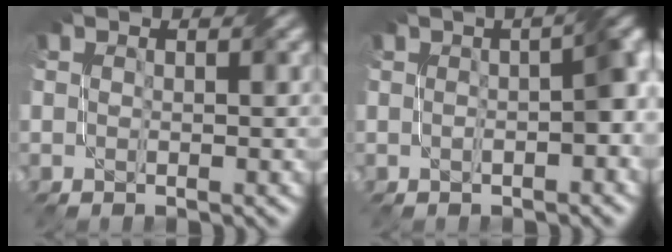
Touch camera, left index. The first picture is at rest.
{"total": 4.5, "force": [-0.1, 1.1, 4.3], "torque": [-0.054, 0.013, 0.002]}